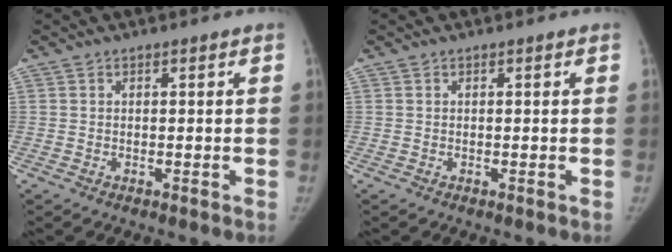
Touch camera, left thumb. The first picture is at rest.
{"total": 0.0}